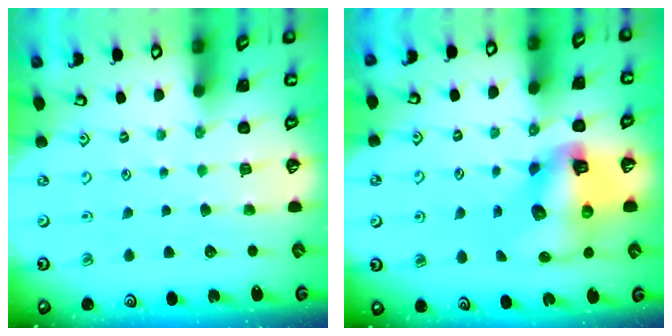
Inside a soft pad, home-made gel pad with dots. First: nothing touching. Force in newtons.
{"total": 13.8, "press": 13.6, "slide": 2.3}